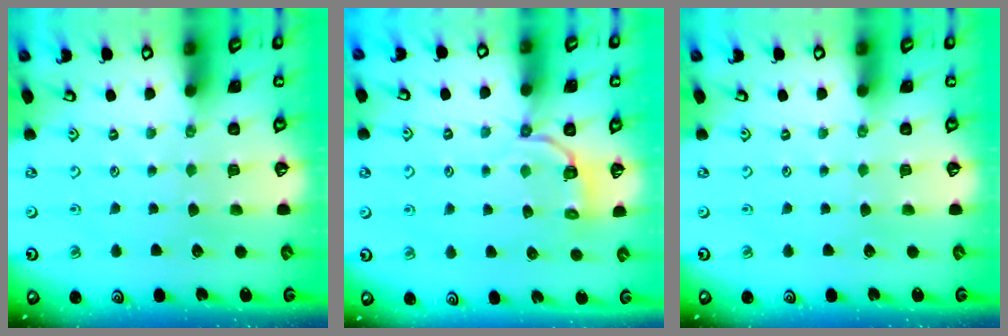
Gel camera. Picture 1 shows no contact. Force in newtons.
{"total": 3.8, "press": 2.9, "slide": 2.5}
{"total": 0.0}